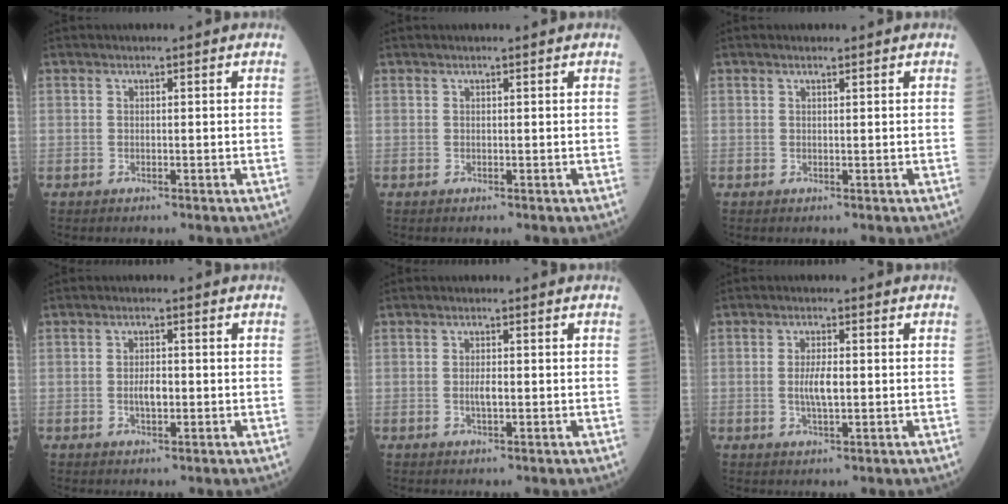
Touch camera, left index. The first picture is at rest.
{"total": 0.7, "force": [0.6, -0.1, 0.4], "torque": [-0.007, 0.006, 0.012]}
{"total": 0.5, "force": [0.4, 0.0, 0.3], "torque": [-0.012, 0.002, 0.008]}
{"total": 2.5, "force": [-0.4, 1.0, 2.3], "torque": [-0.044, 0.002, -0.005]}
{"total": 1.7, "force": [-0.2, 0.4, 1.6], "torque": [-0.034, 0.000, -0.003]}
{"total": 3.6, "force": [-0.1, 0.8, 3.5], "torque": [-0.073, -0.003, -0.002]}